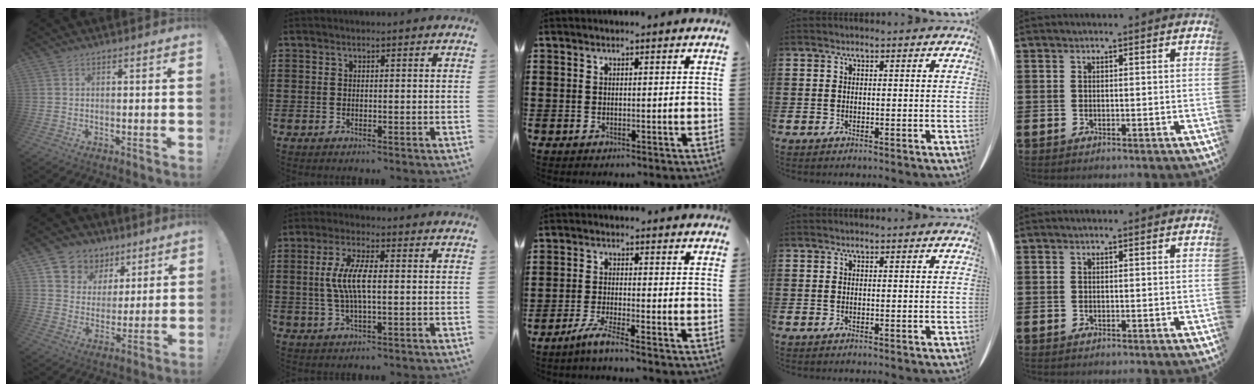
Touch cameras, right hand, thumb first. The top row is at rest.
{"thumb": {"total": 9.1, "force": [4.7, 7.7, 1.5], "torque": [-0.027, -0.034, 0.098]}, "index": {"total": 7.1, "force": [0.1, 2.2, 6.7], "torque": [-0.150, -0.005, -0.009]}, "middle": {"total": 3.4, "force": [-2.7, -0.4, 2.0], "torque": [-0.046, -0.006, -0.054]}}